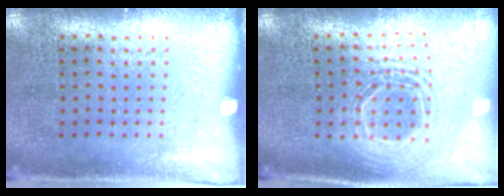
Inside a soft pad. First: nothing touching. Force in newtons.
{"total": 2.0, "press": 1.5, "slide": 1.3}